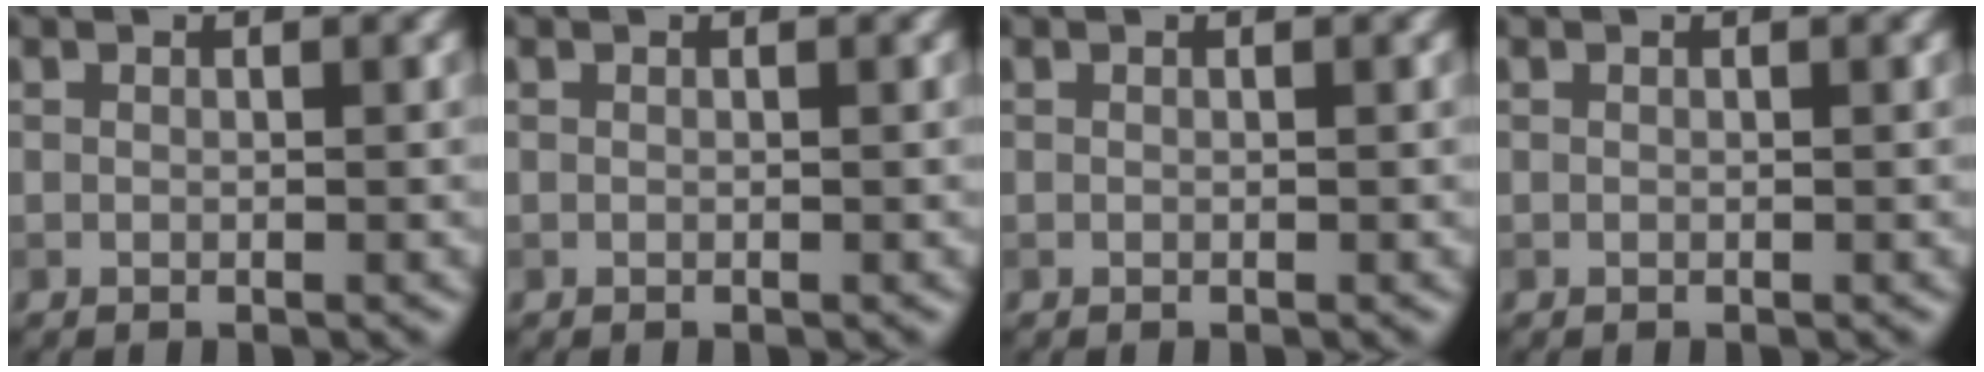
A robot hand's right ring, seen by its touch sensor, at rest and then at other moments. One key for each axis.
{"total": 0.0}
{"total": 0.0}
{"total": 0.0}